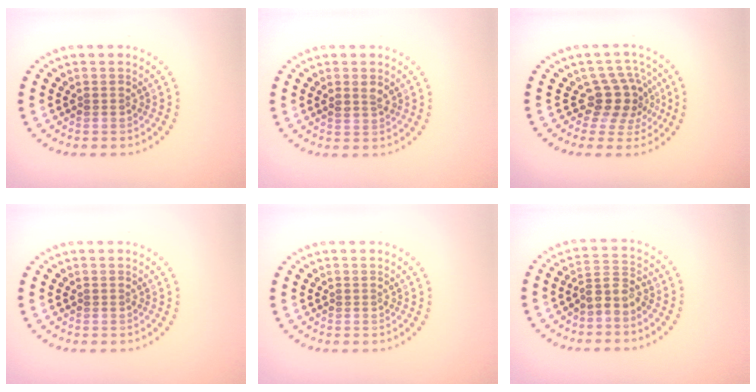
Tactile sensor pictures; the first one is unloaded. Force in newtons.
{"total": 1.3, "press": 1.3, "slide": 0.4}
{"total": 3.7, "press": 2.8, "slide": 2.4}
{"total": 0.0}
{"total": 0.0}
{"total": 2.5, "press": 2.1, "slide": 1.5}